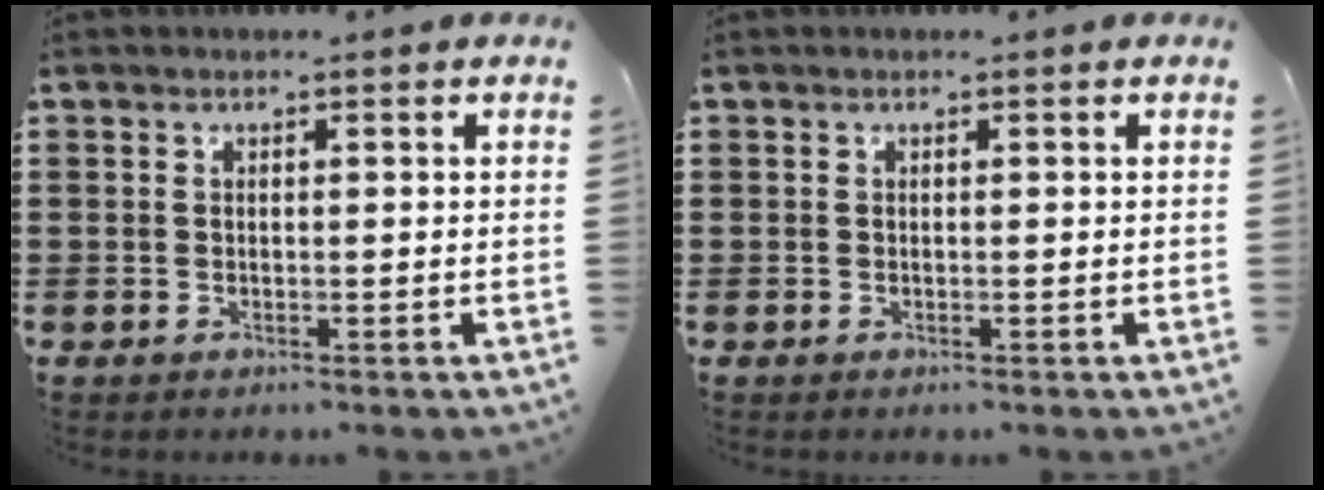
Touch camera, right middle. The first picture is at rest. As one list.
[{"total": 0.0}]